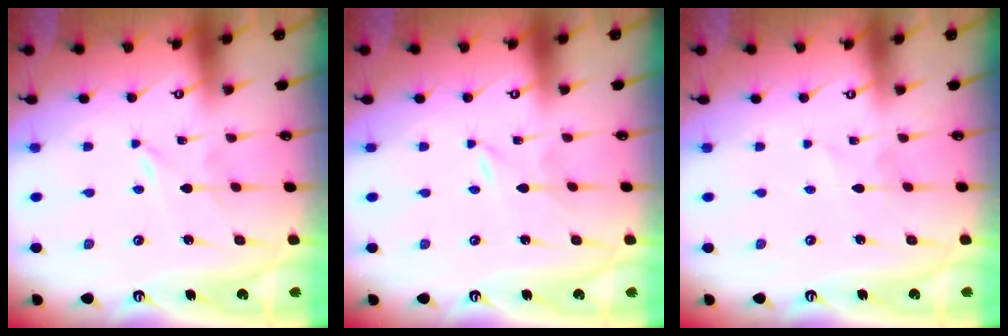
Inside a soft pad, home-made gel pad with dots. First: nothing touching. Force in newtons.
{"total": 0.0}
{"total": 1.1, "press": 1.1, "slide": 0.1}